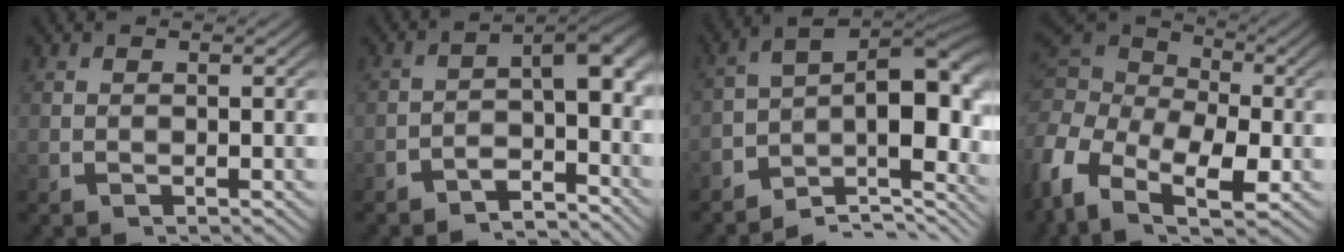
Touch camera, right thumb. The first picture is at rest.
{"total": 6.0, "force": [-2.3, 3.1, 4.6], "torque": [-0.048, -0.007, -0.044]}
{"total": 13.9, "force": [-2.4, 8.1, 11.1], "torque": [-0.160, -0.018, -0.046]}
{"total": 10.8, "force": [0.3, 7.3, 7.9], "torque": [-0.161, -0.021, 0.010]}